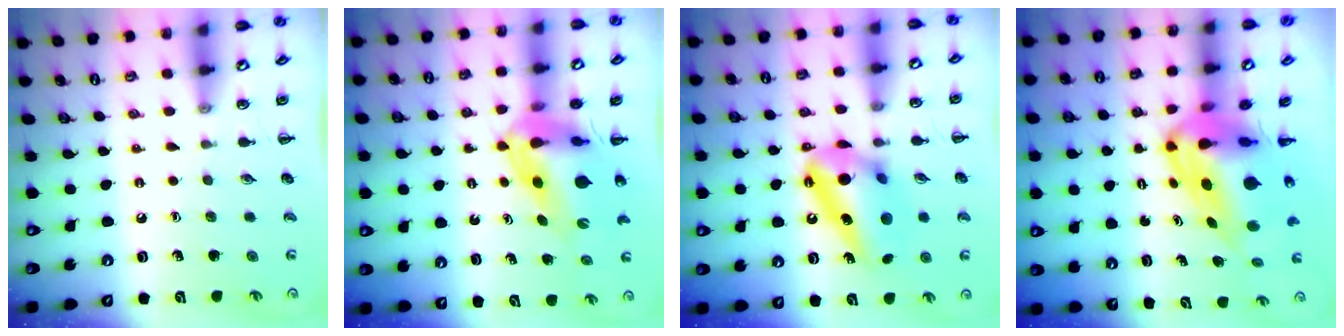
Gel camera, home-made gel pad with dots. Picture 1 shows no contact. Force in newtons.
{"total": 9.9, "press": 9.5, "slide": 2.9}
{"total": 16.2, "press": 16.2, "slide": 0.3}
{"total": 11.0, "press": 10.4, "slide": 3.5}